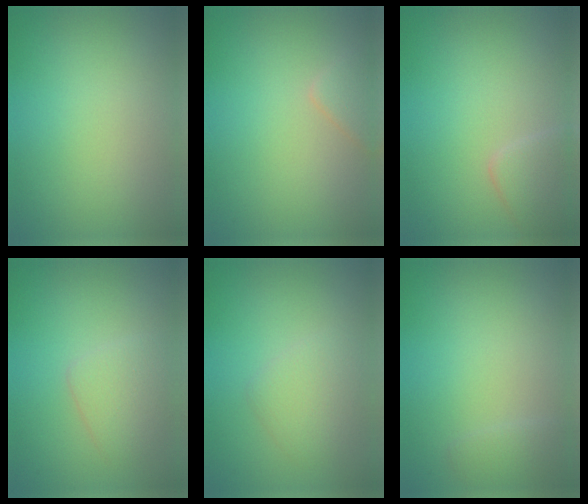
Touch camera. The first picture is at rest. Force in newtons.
{"total": 1.7, "press": 1.7, "slide": 0.1}
{"total": 2.3, "press": 2.3, "slide": 0.1}
{"total": 2.2, "press": 2.2, "slide": 0.1}
{"total": 2.2, "press": 2.2, "slide": 0.1}
{"total": 1.0, "press": 1.0, "slide": 0.2}